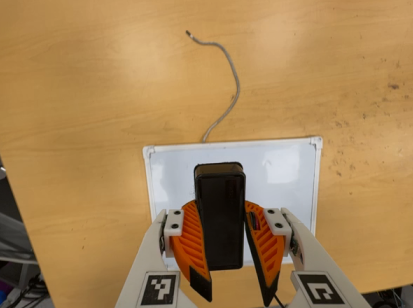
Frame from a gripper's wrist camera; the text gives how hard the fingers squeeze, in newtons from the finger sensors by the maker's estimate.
{"total": 11.3, "left": 10.3, "right": 12.4}